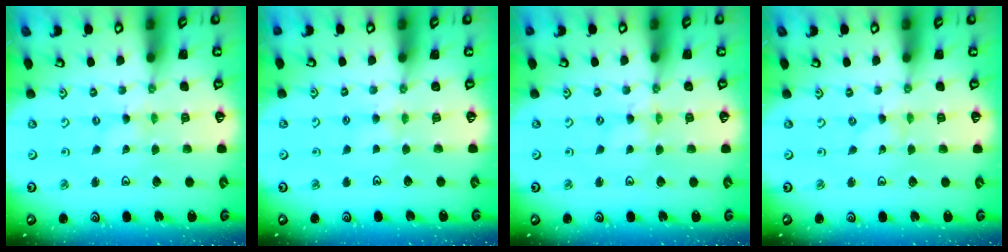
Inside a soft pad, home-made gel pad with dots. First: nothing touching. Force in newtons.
{"total": 3.8, "press": 3.7, "slide": 0.6}
{"total": 0.0}
{"total": 0.0}